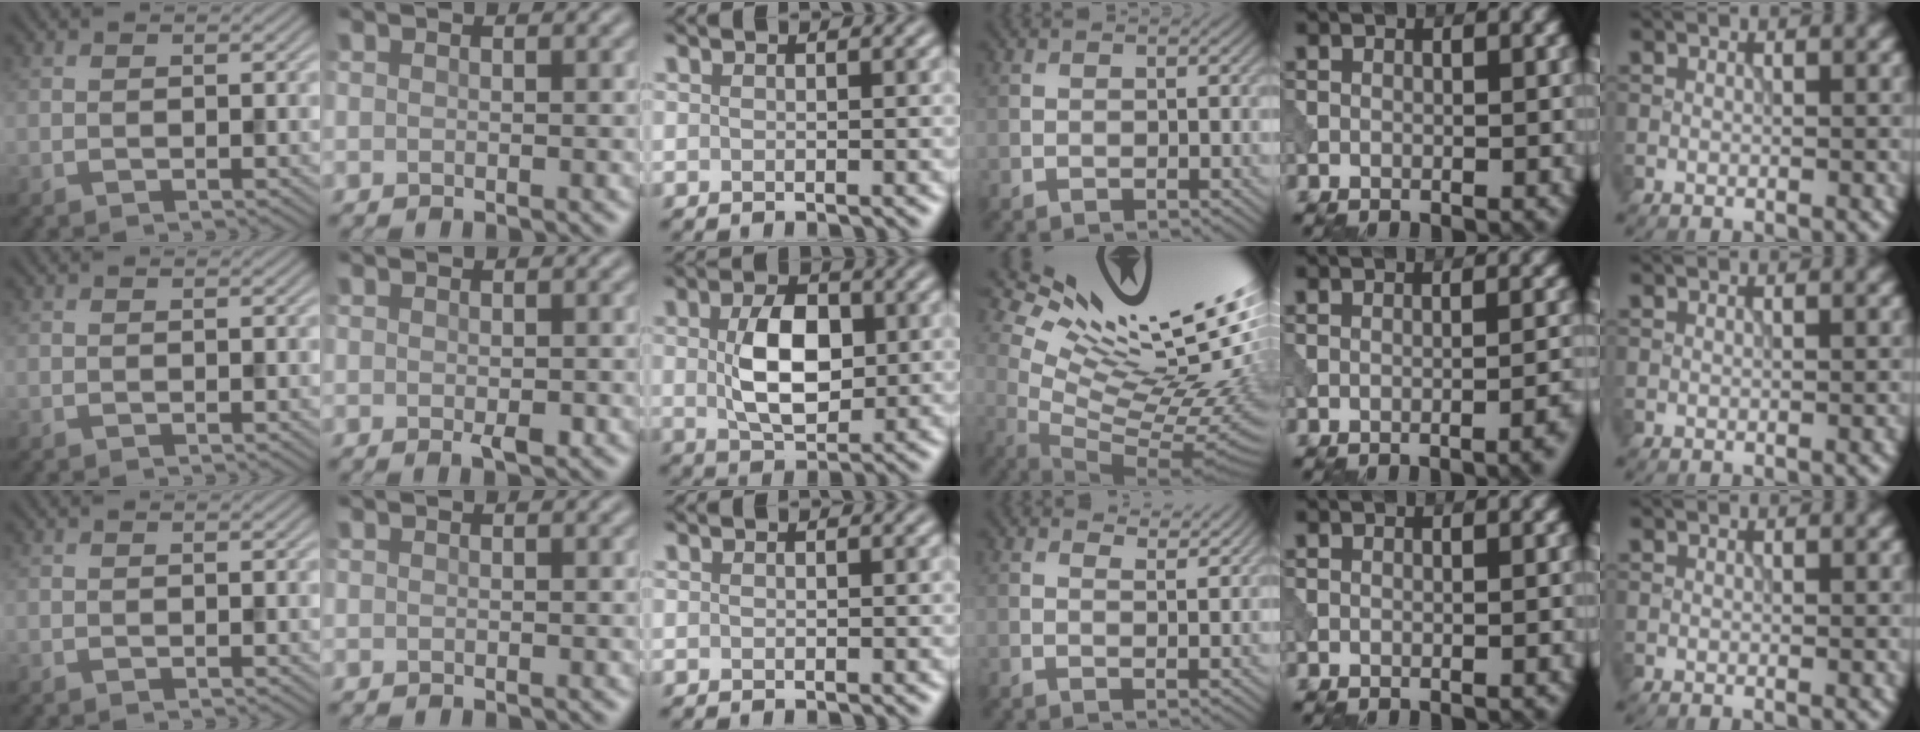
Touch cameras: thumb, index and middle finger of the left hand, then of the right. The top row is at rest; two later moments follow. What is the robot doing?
{"motion": "dispense", "object": "syringe"}